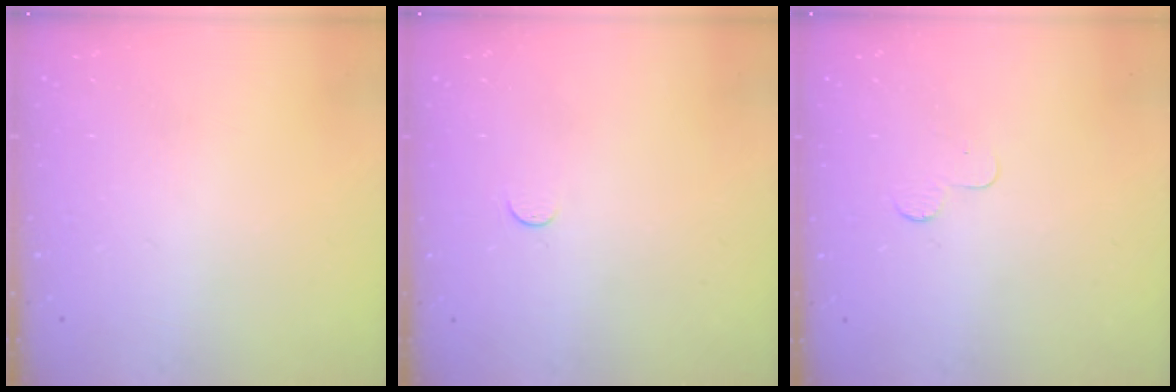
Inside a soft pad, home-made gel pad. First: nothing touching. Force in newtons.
{"total": 3.5, "press": 3.5, "slide": 0.4}
{"total": 2.3, "press": 2.3, "slide": 0.2}